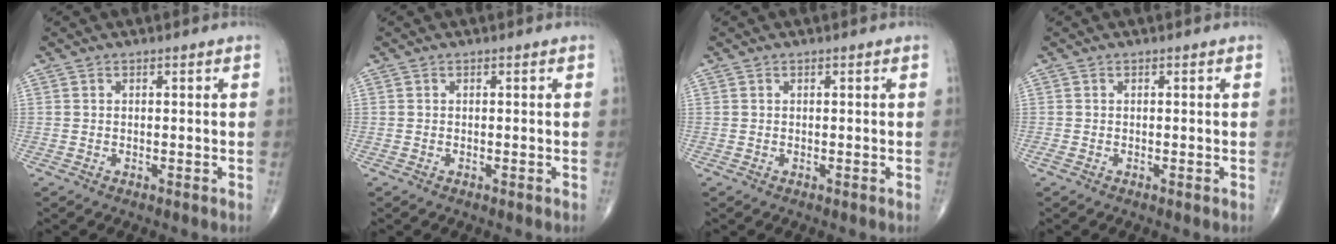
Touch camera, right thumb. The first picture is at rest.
{"total": 0.0}
{"total": 0.0}
{"total": 0.7, "force": [-0.3, 0.2, 0.6], "torque": [-0.017, -0.004, -0.008]}